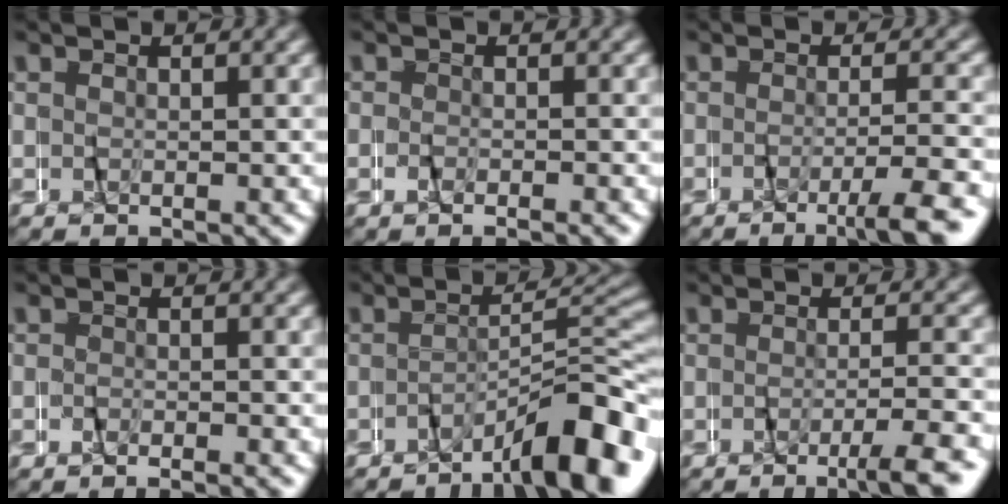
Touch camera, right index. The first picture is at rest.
{"total": 1.2, "force": [-1.1, -0.5, -0.1], "torque": [-0.001, -0.001, -0.022]}
{"total": 4.1, "force": [-3.2, -0.5, 2.5], "torque": [-0.038, -0.003, -0.056]}
{"total": 1.5, "force": [-1.4, -0.5, -0.2], "torque": [0.001, 0.001, -0.028]}
{"total": 7.5, "force": [-5.3, 1.2, 5.1], "torque": [-0.064, 0.004, -0.087]}
{"total": 3.7, "force": [-3.0, -0.5, 2.1], "torque": [-0.033, -0.002, -0.052]}